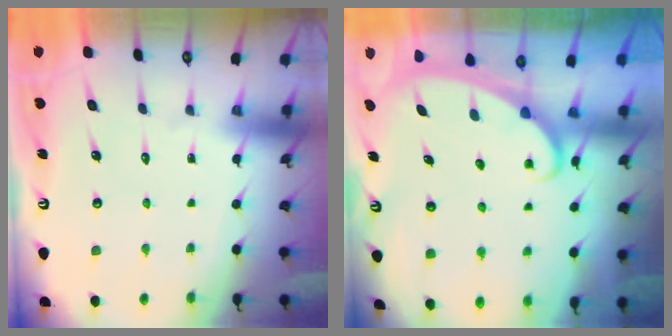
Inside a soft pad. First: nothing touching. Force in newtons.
{"total": 2.4, "press": 2.3, "slide": 0.4}